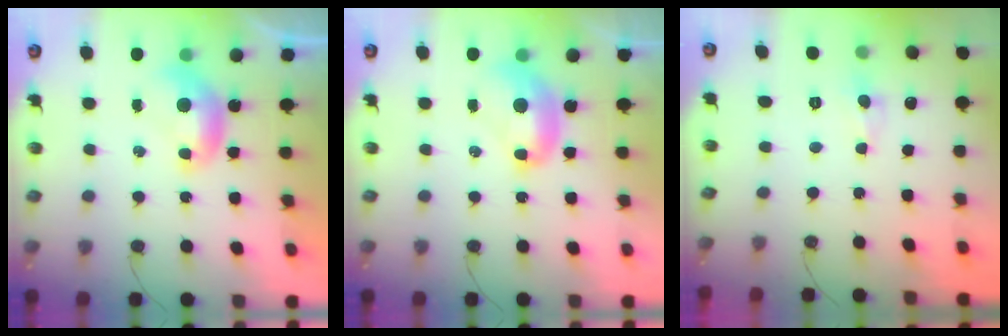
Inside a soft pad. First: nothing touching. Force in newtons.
{"total": 3.5, "press": 3.5, "slide": 0.2}
{"total": 0.7, "press": 0.7, "slide": 0.3}